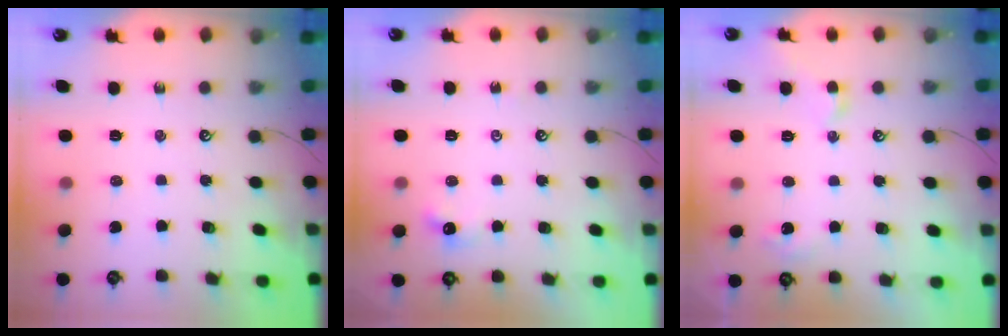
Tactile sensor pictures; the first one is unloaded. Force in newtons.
{"total": 5.4, "press": 5.3, "slide": 0.7}
{"total": 2.7, "press": 2.6, "slide": 0.6}